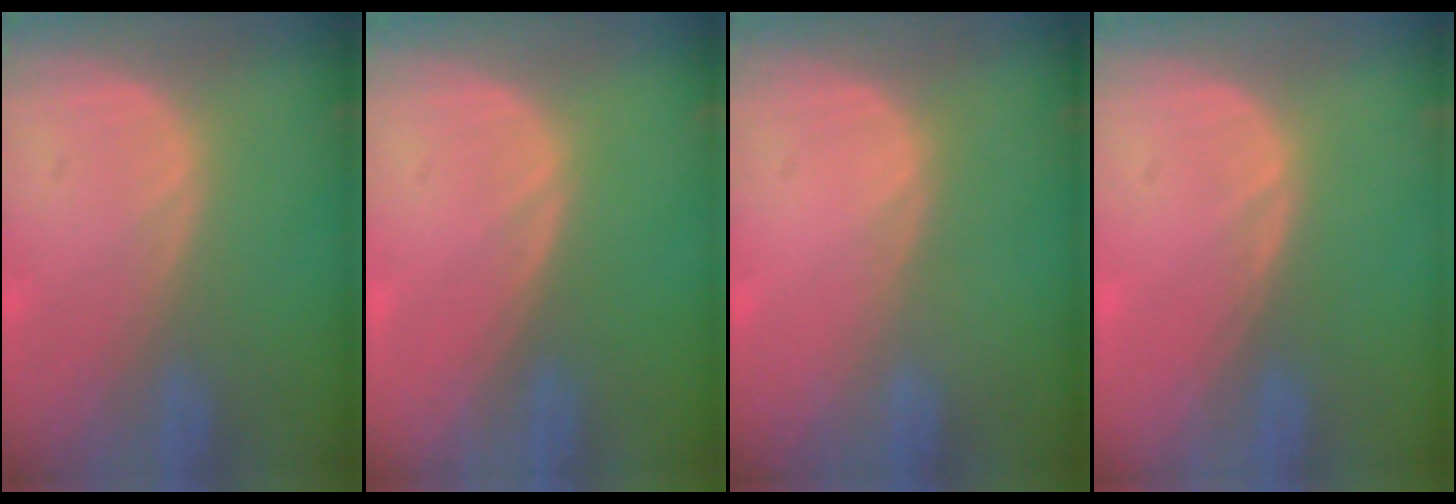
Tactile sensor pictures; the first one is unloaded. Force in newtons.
{"total": 0.0}
{"total": 0.0}
{"total": 0.6, "press": 0.4, "slide": 0.4}